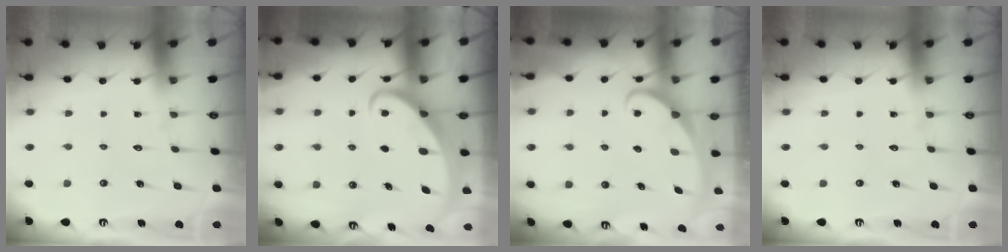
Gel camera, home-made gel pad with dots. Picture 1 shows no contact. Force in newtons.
{"total": 2.7, "press": 2.7, "slide": 0.3}
{"total": 2.4, "press": 2.4, "slide": 0.3}
{"total": 0.0}